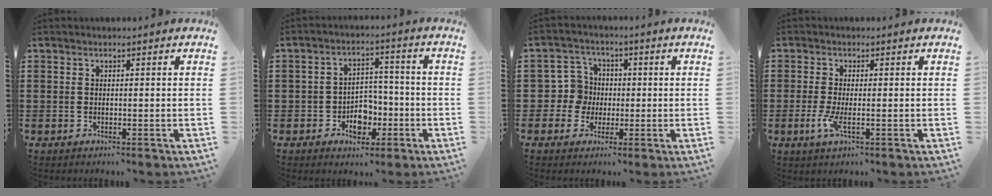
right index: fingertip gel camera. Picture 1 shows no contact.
{"total": 4.9, "force": [-2.0, 3.7, 2.5], "torque": [-0.041, 0.004, -0.037]}
{"total": 5.4, "force": [-0.6, 5.3, 1.2], "torque": [-0.042, 0.017, -0.010]}
{"total": 3.2, "force": [-1.1, 0.6, 2.9], "torque": [-0.071, -0.011, -0.026]}